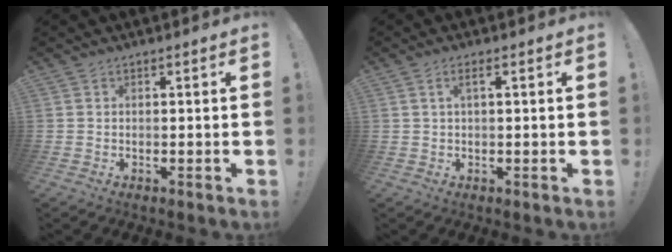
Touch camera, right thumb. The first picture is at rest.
{"total": 2.5, "force": [0.6, 0.5, 2.4], "torque": [-0.046, 0.003, 0.008]}